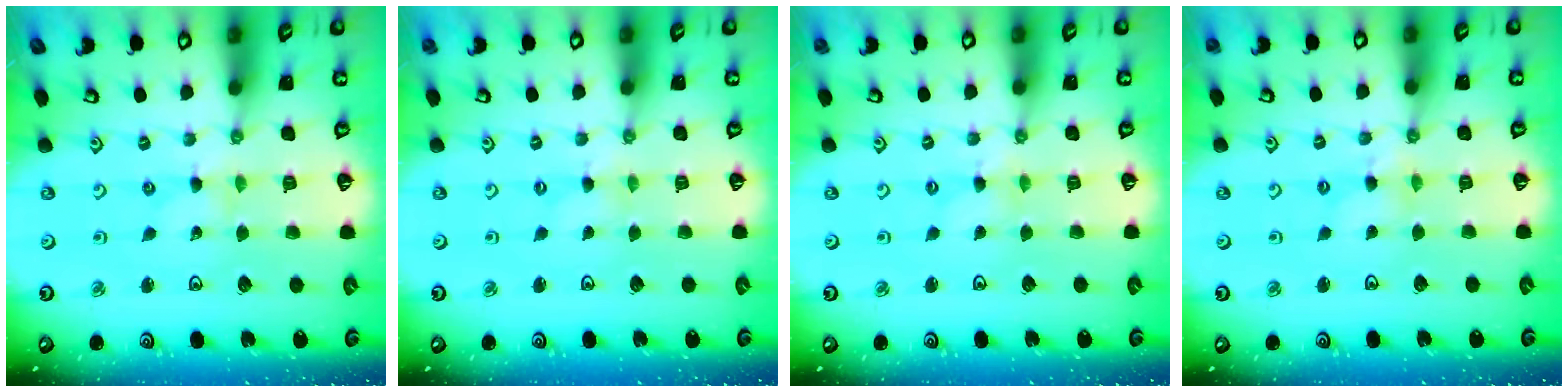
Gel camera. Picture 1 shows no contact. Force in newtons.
{"total": 0.0}
{"total": 0.0}
{"total": 2.5, "press": 2.5, "slide": 0.2}